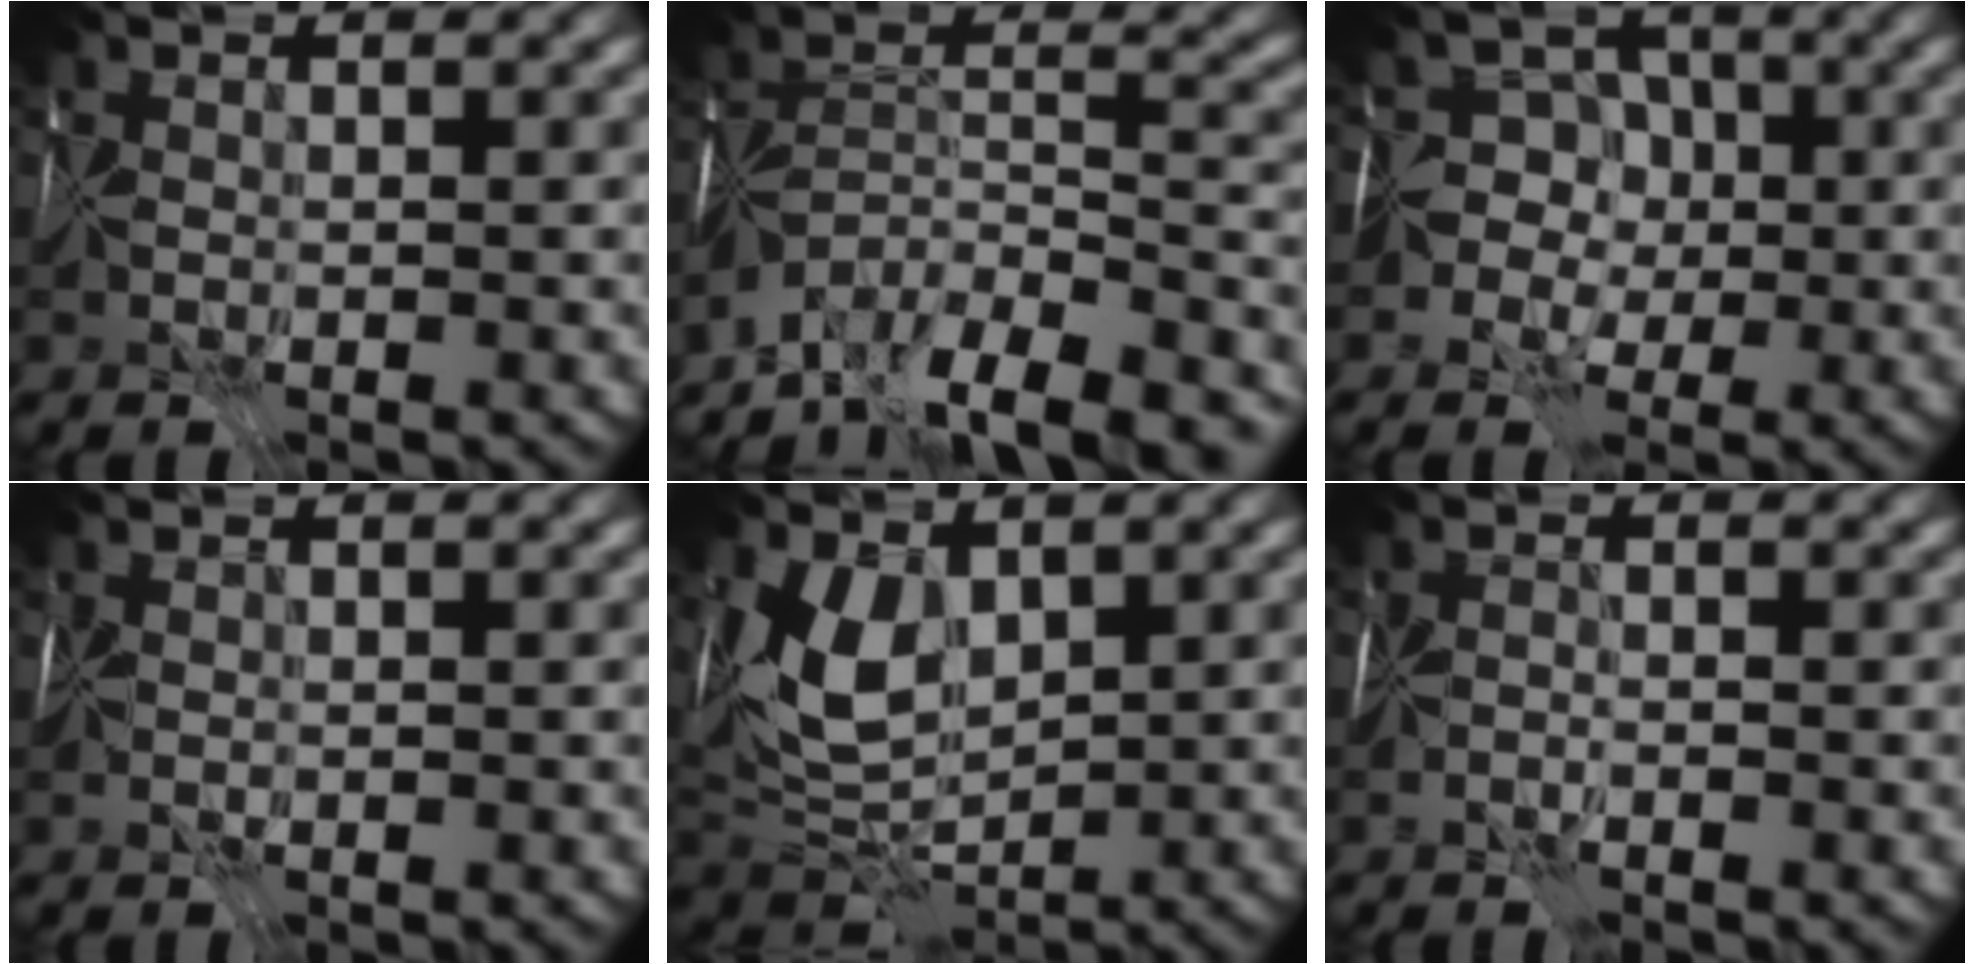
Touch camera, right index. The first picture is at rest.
{"total": 13.5, "force": [-11.3, 4.3, 6.1], "torque": [-0.108, 0.014, -0.167]}
{"total": 5.9, "force": [-1.4, 5.5, 1.6], "torque": [-0.006, 0.024, -0.057]}
{"total": 0.8, "force": [-0.1, 0.3, 0.7], "torque": [-0.019, -0.001, -0.008]}
{"total": 5.6, "force": [1.8, 3.5, 4.0], "torque": [-0.085, -0.001, 0.036]}
{"total": 1.4, "force": [-1.1, 0.2, 0.8], "torque": [-0.020, -0.002, -0.033]}